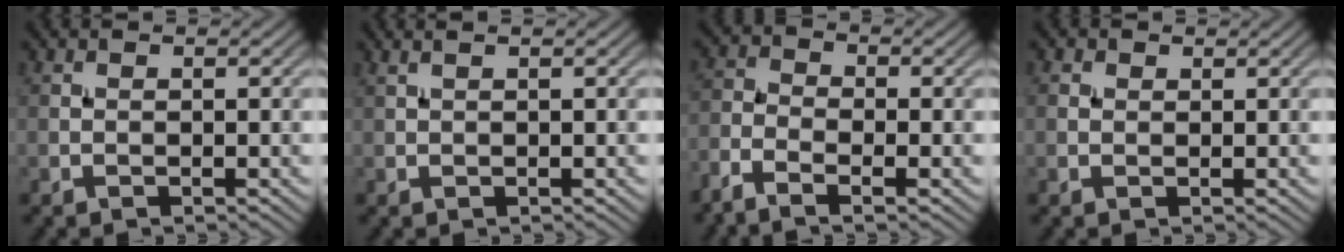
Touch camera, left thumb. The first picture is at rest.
{"total": 1.1, "force": [0.8, 0.1, 0.7], "torque": [-0.021, 0.006, 0.015]}
{"total": 4.2, "force": [-3.0, 1.4, 2.7], "torque": [-0.064, -0.009, -0.071]}
{"total": 1.0, "force": [0.5, 0.8, 0.3], "torque": [-0.005, 0.002, 0.006]}